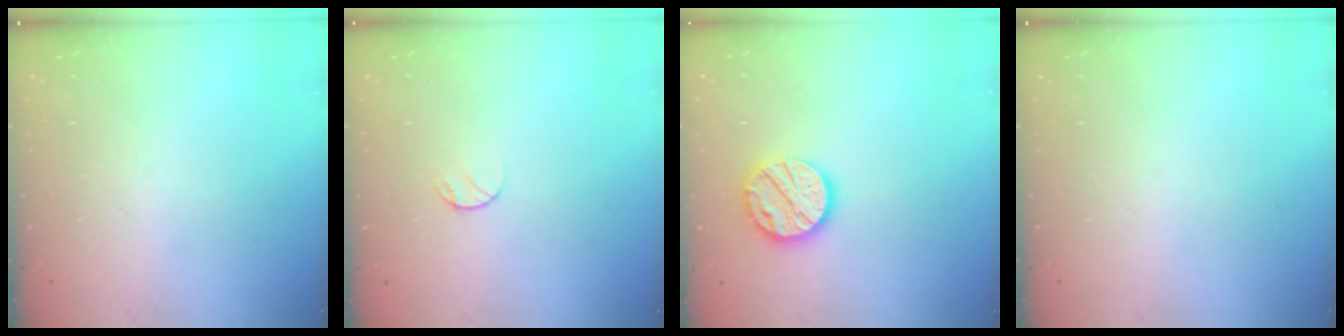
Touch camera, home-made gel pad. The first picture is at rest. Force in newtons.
{"total": 5.1, "press": 5.1, "slide": 0.4}
{"total": 13.5, "press": 13.5, "slide": 1.2}
{"total": 0.0}